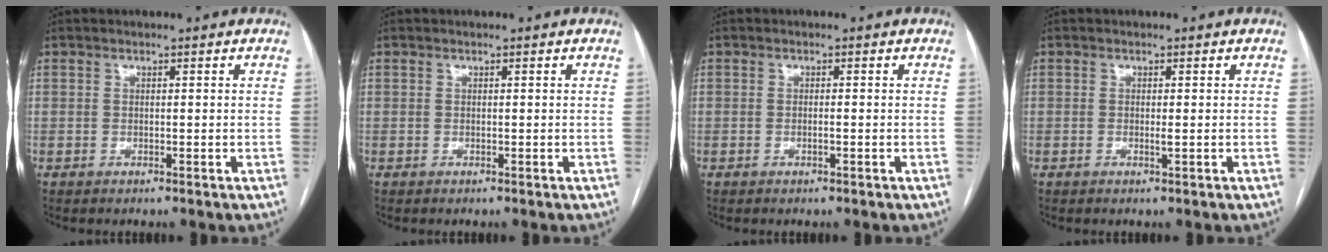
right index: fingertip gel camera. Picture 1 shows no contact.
{"total": 0.0}
{"total": 0.9, "force": [-0.4, 0.0, 0.8], "torque": [-0.017, 0.001, -0.006]}
{"total": 0.8, "force": [-0.2, -0.1, 0.8], "torque": [-0.016, -0.001, -0.004]}